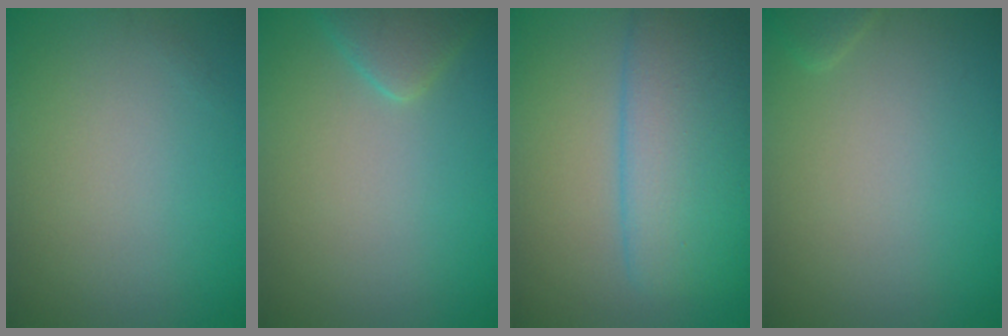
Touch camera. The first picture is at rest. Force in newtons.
{"total": 2.5, "press": 2.4, "slide": 0.2}
{"total": 7.0, "press": 7.0, "slide": 0.6}
{"total": 0.8, "press": 0.8, "slide": 0.1}